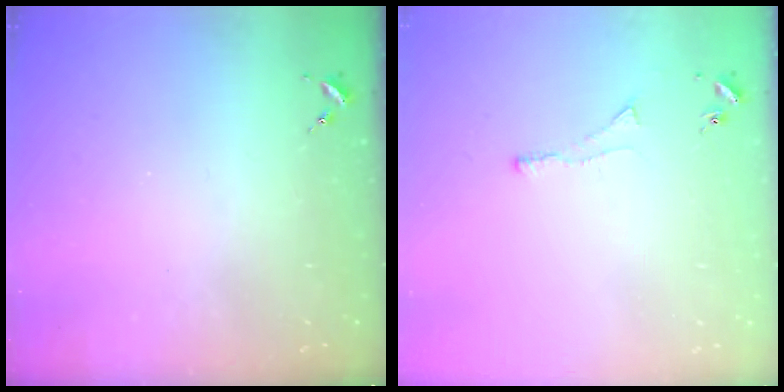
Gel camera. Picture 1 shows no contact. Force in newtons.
{"total": 2.9, "press": 2.8, "slide": 0.7}